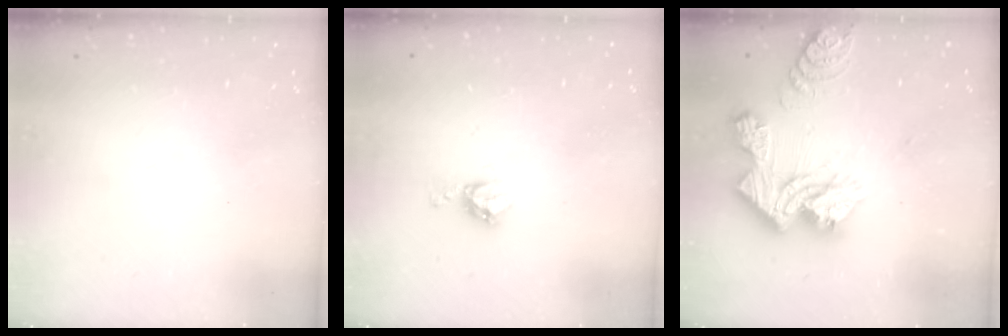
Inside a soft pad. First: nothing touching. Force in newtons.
{"total": 4.9, "press": 4.8, "slide": 0.2}
{"total": 20.1, "press": 20.0, "slide": 1.8}